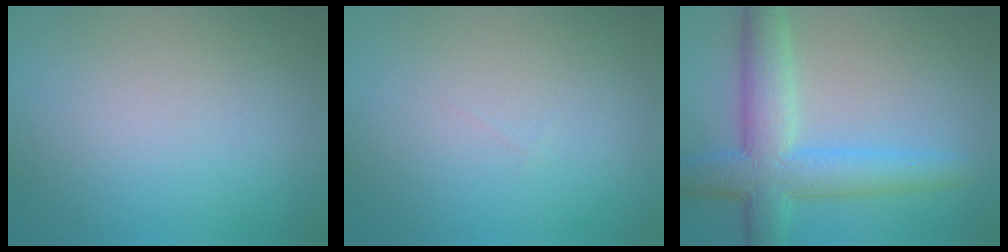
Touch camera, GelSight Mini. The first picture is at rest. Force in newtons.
{"total": 0.0}
{"total": 6.7, "press": 6.7, "slide": 0.1}